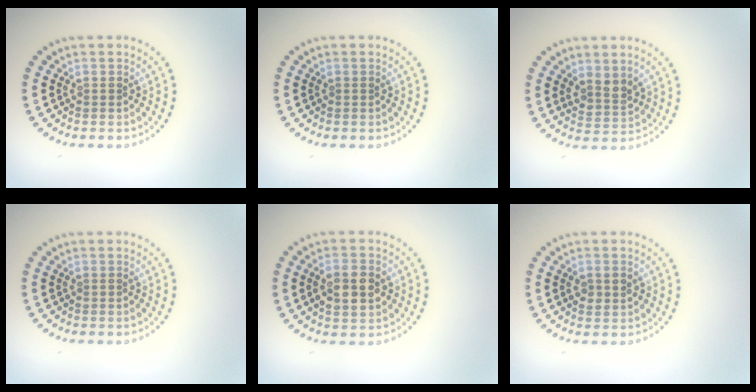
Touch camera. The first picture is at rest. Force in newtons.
{"total": 0.0}
{"total": 2.0, "press": 1.8, "slide": 1.0}
{"total": 0.0}
{"total": 3.4, "press": 3.4, "slide": 0.2}
{"total": 1.5, "press": 1.5, "slide": 0.1}